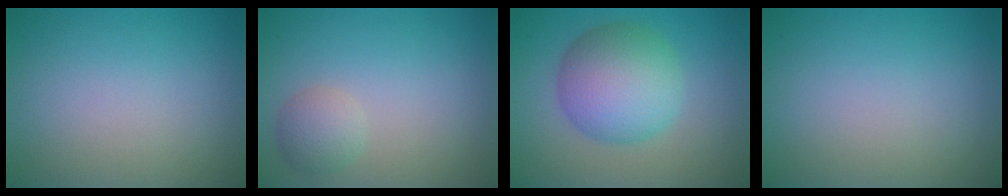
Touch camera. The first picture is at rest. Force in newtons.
{"total": 2.1, "press": 2.1, "slide": 0.0}
{"total": 7.5, "press": 7.5, "slide": 0.0}
{"total": 0.0}